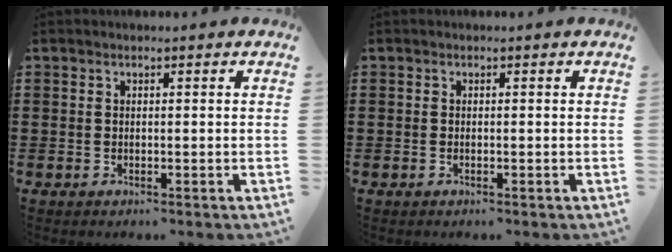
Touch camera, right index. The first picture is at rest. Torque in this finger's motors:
{"motor_torque": [0.00, 2.14, -0.01, -0.01]}